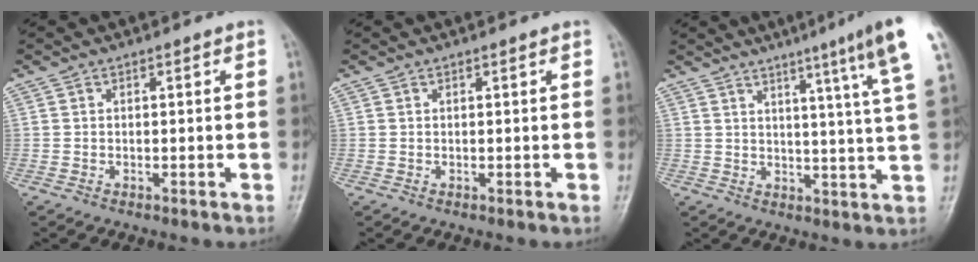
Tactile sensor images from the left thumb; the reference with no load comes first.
{"total": 0.0}
{"total": 12.9, "force": [7.4, -0.8, 10.5], "torque": [-0.143, -0.028, 0.084]}